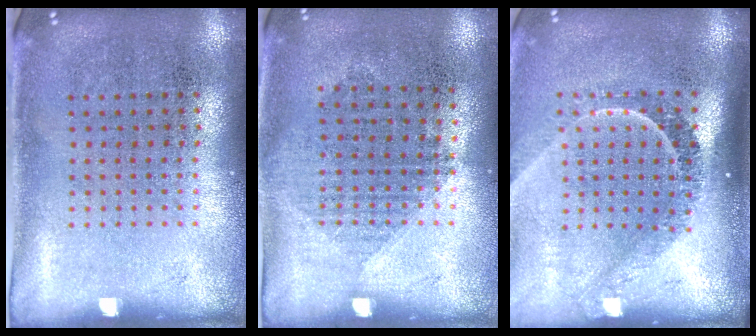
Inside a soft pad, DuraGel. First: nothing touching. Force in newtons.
{"total": 1.0, "press": 0.9, "slide": 0.5}
{"total": 2.2, "press": 1.6, "slide": 1.5}